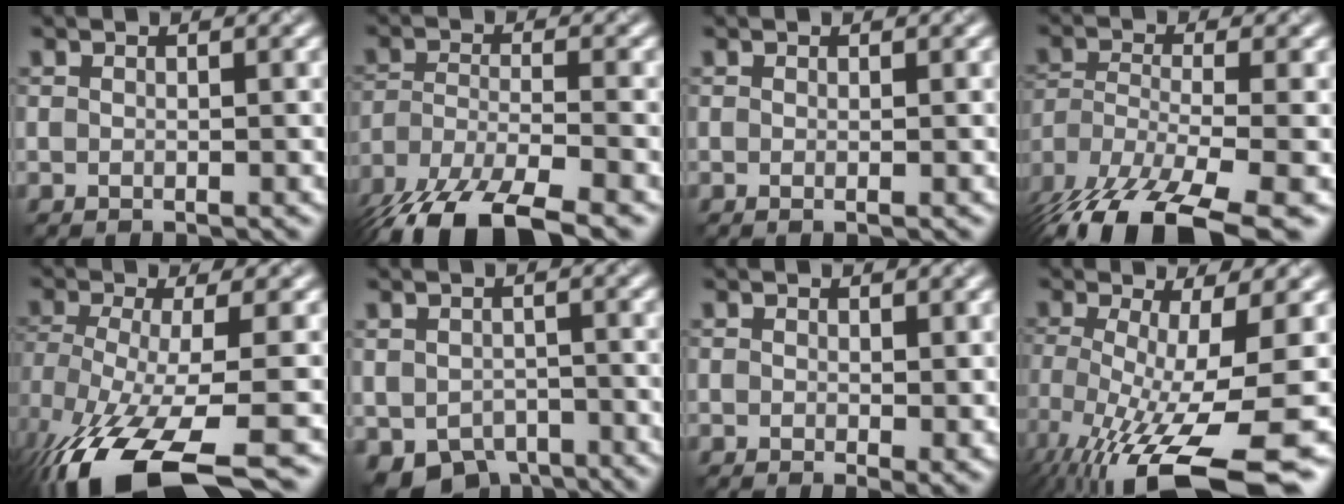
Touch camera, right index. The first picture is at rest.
{"total": 11.2, "force": [-8.3, 3.5, 6.7], "torque": [-0.143, -0.024, -0.151]}
{"total": 0.7, "force": [0.0, 0.1, 0.7], "torque": [-0.010, -0.005, -0.002]}
{"total": 13.6, "force": [-9.7, 4.5, 8.4], "torque": [-0.178, -0.041, -0.147]}
{"total": 11.0, "force": [-6.5, 2.9, 8.4], "torque": [-0.165, -0.017, -0.112]}
{"total": 5.1, "force": [-3.0, 3.2, 2.6], "torque": [-0.043, -0.017, -0.048]}
{"total": 1.7, "force": [0.4, 0.4, 1.6], "torque": [-0.017, -0.013, 0.008]}
{"total": 12.7, "force": [-5.3, 3.6, 10.9], "torque": [-0.199, -0.034, -0.082]}